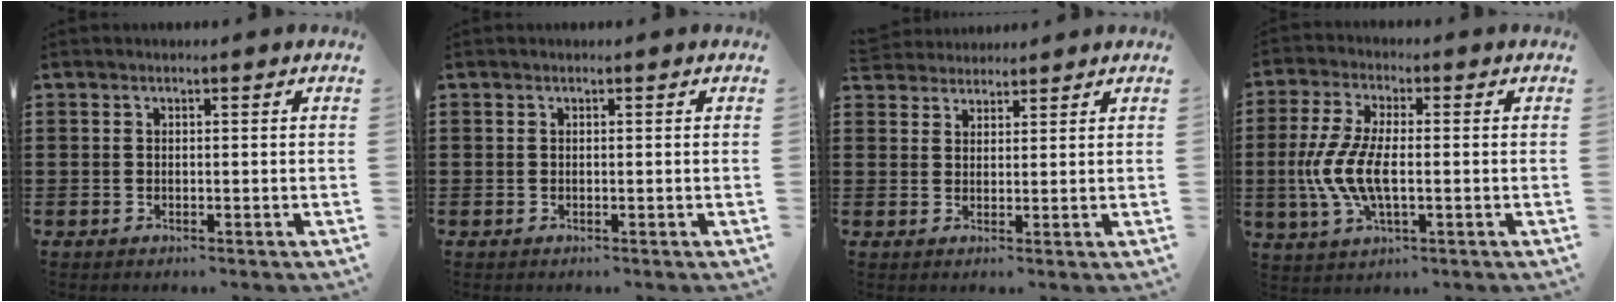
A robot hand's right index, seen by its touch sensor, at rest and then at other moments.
{"total": 0.0}
{"total": 2.8, "force": [2.7, 0.9, -0.4], "torque": [-0.003, 0.003, 0.053]}
{"total": 8.4, "force": [-1.3, 3.5, 7.6], "torque": [-0.181, -0.009, -0.032]}